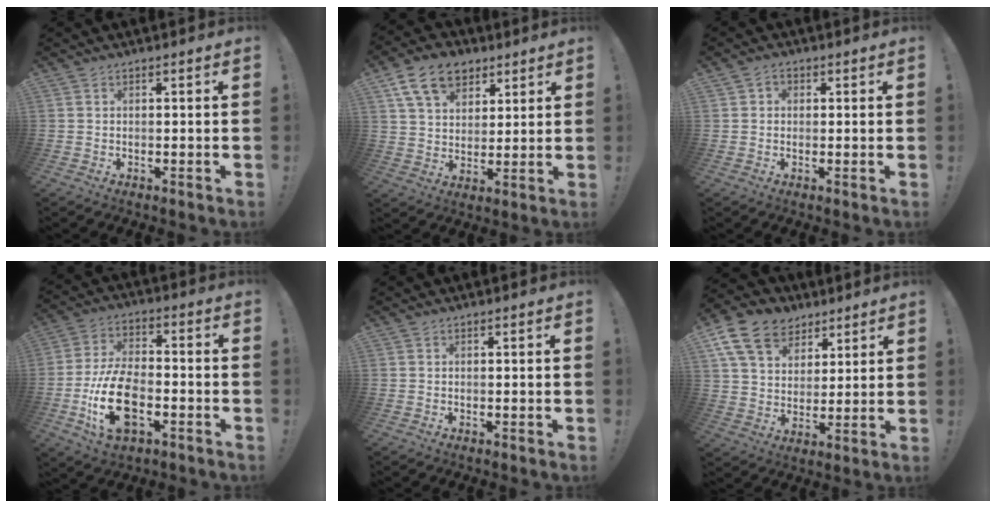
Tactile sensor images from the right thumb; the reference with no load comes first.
{"total": 14.3, "force": [8.0, 9.7, 6.9], "torque": [-0.114, -0.032, 0.153]}
{"total": 2.1, "force": [0.4, 1.8, 1.0], "torque": [-0.016, 0.002, 0.006]}
{"total": 17.1, "force": [-6.0, 9.4, 13.0], "torque": [-0.249, 0.022, -0.099]}
{"total": 0.0}
{"total": 15.6, "force": [8.7, 11.0, 6.8], "torque": [-0.118, -0.041, 0.169]}